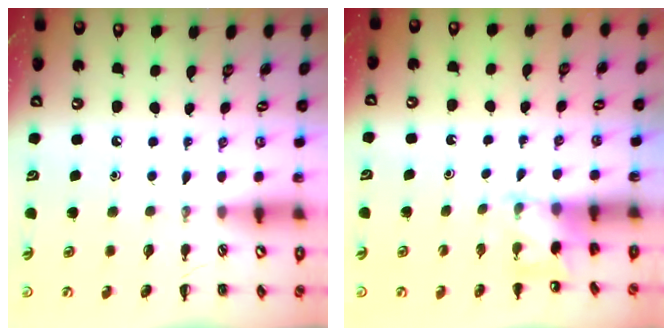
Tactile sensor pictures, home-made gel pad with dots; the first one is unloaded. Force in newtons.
{"total": 3.1, "press": 2.9, "slide": 1.1}